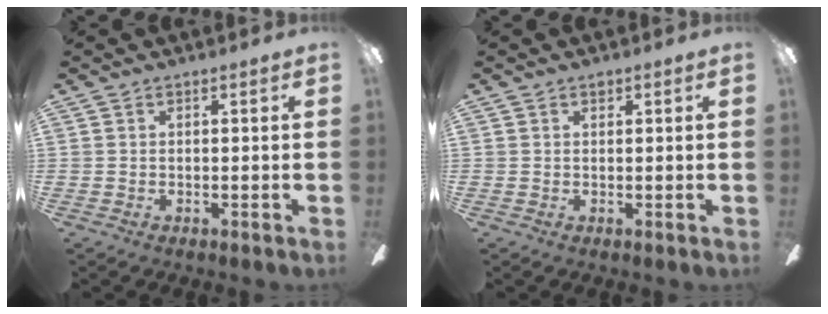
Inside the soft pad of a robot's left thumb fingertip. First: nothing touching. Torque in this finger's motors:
{"motor_torque": [0.13, -0.01, 0.40, -0.18, 0.00]}